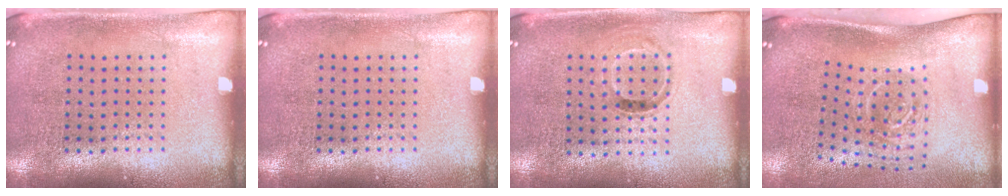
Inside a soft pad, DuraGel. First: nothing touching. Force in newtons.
{"total": 0.0}
{"total": 0.8, "press": 0.7, "slide": 0.4}
{"total": 2.0, "press": 1.3, "slide": 1.5}